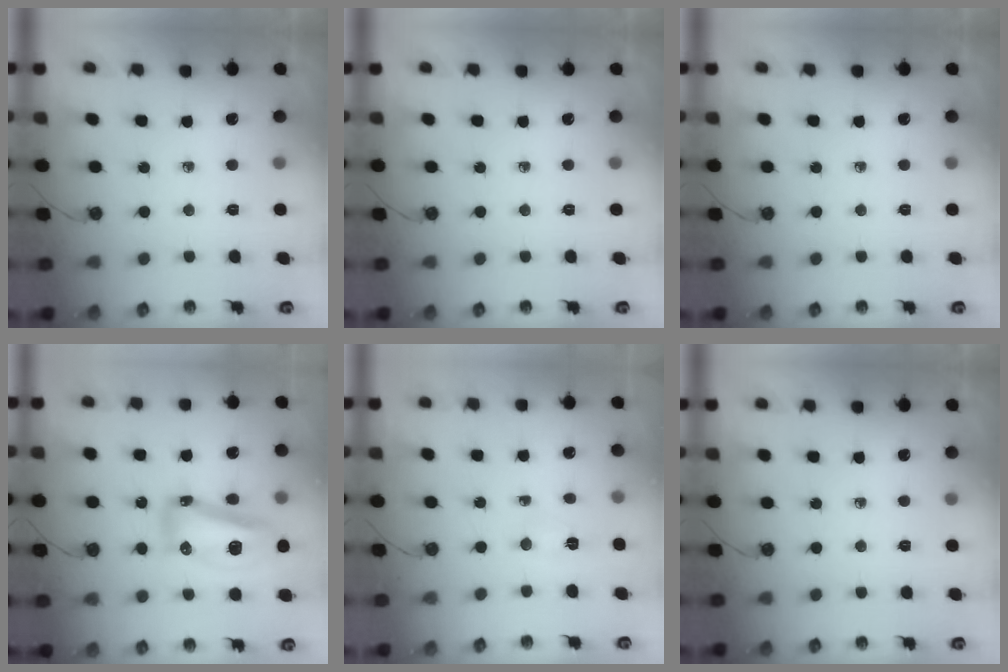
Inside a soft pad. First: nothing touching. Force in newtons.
{"total": 0.0}
{"total": 0.0}
{"total": 14.5, "press": 14.4, "slide": 2.1}
{"total": 3.1, "press": 3.1, "slide": 0.6}
{"total": 0.0}